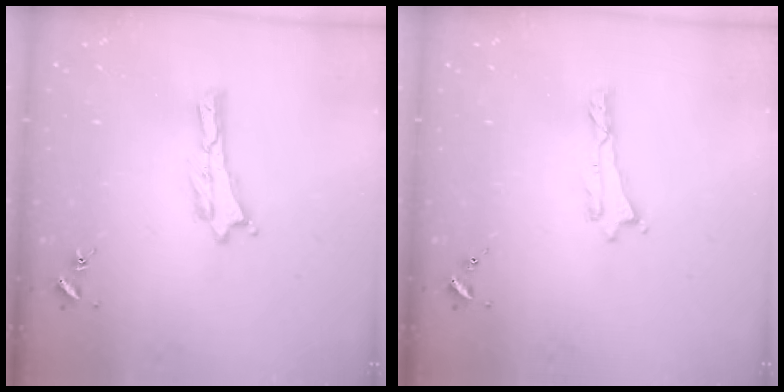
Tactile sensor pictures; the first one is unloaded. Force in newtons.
{"total": 0.0}